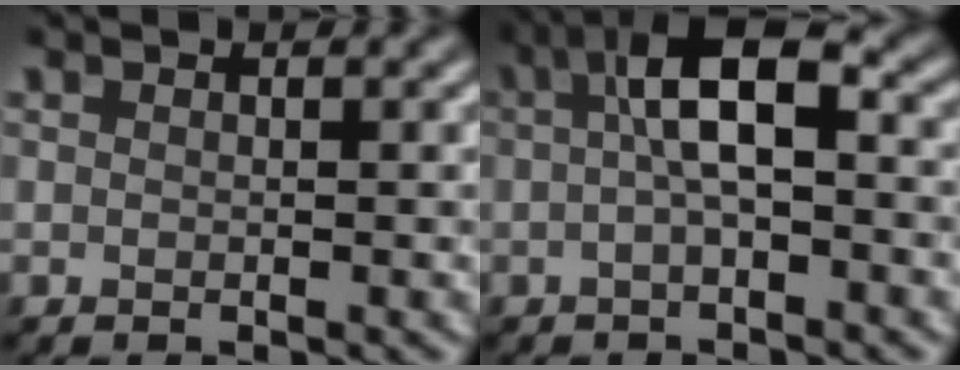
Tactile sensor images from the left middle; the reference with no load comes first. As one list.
[{"total": 5.1, "force": [0.1, 1.5, 4.9], "torque": [-0.090, 0.018, -0.006]}]